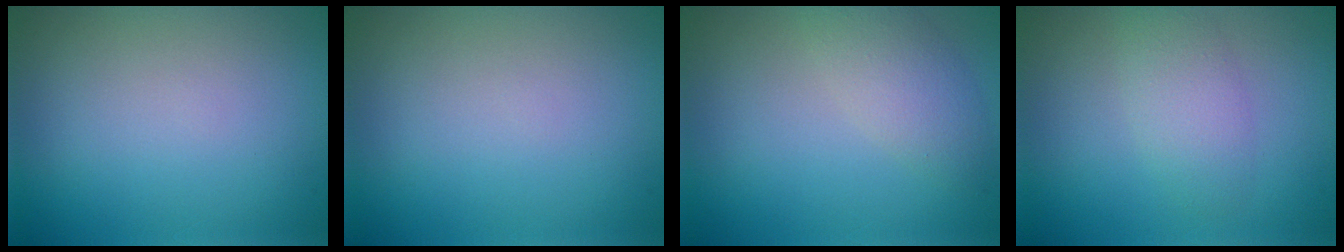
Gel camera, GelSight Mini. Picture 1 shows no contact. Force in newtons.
{"total": 0.0}
{"total": 2.9, "press": 2.9, "slide": 0.2}
{"total": 2.7, "press": 2.7, "slide": 0.1}